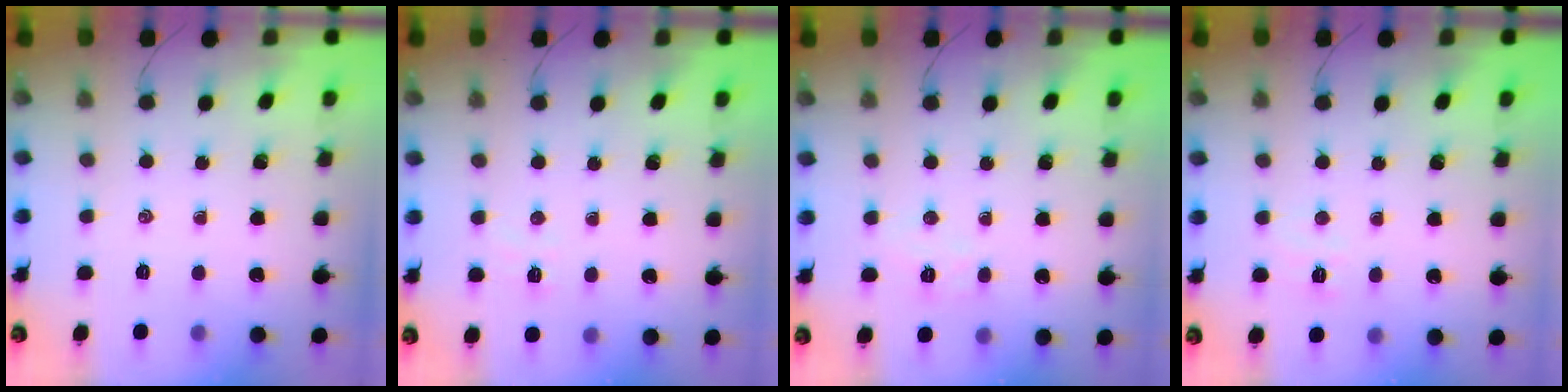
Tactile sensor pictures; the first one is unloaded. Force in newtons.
{"total": 3.0, "press": 2.8, "slide": 0.8}
{"total": 5.2, "press": 5.1, "slide": 1.1}
{"total": 3.9, "press": 3.8, "slide": 0.9}